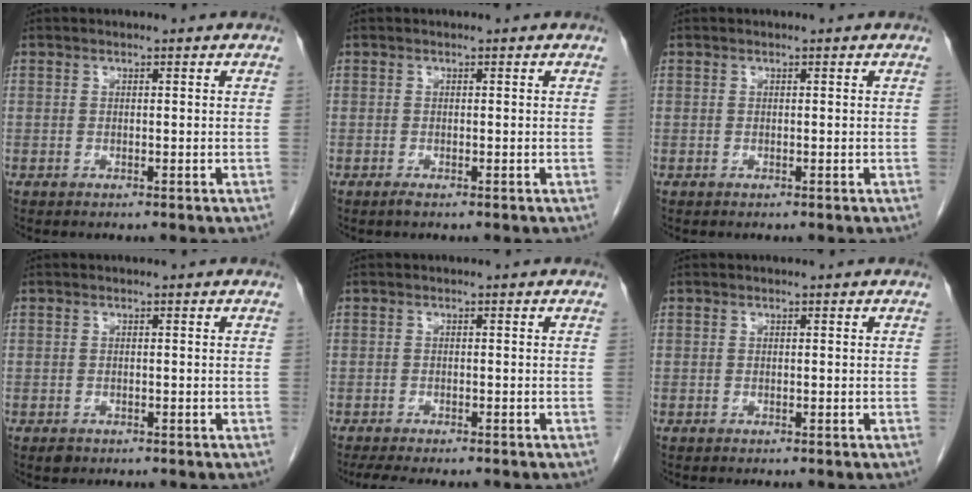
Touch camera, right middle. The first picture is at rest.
{"total": 0.5, "force": [-0.4, 0.0, 0.4], "torque": [-0.010, -0.002, -0.007]}
{"total": 0.0}
{"total": 1.0, "force": [-0.6, 0.7, 0.3], "torque": [-0.010, 0.000, -0.007]}
{"total": 6.9, "force": [-5.8, 1.5, 3.4], "torque": [-0.046, -0.009, -0.086]}
{"total": 0.0}